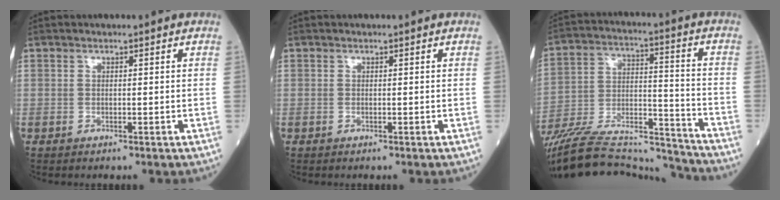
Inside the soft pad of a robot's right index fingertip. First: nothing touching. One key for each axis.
{"total": 0.0}
{"total": 26.8, "fx": -24.1, "fy": 5.1, "fz": 10.6, "tx": -0.232, "ty": -0.010, "tz": -0.386}